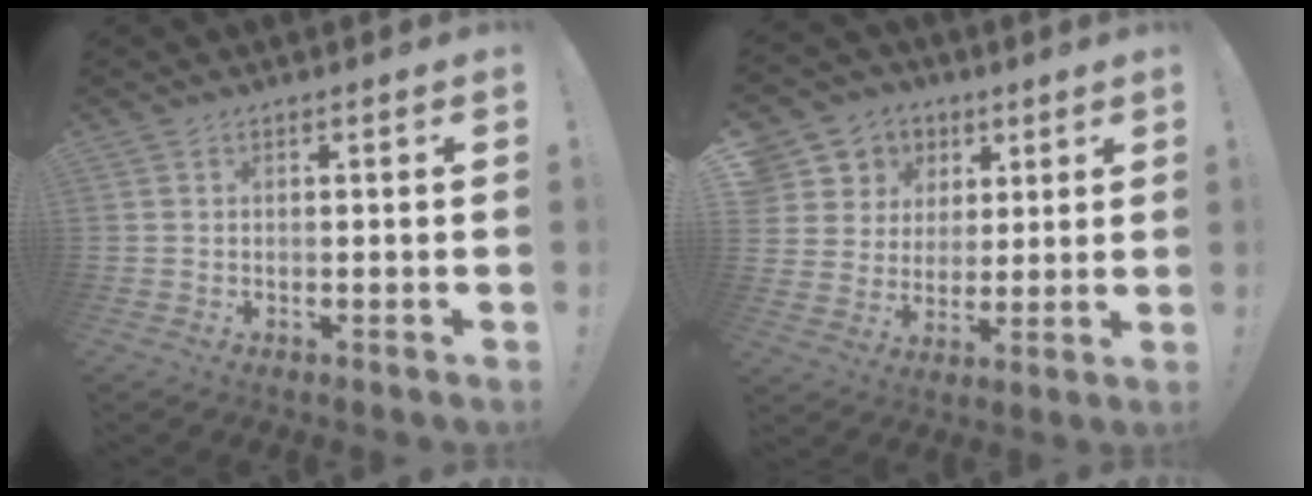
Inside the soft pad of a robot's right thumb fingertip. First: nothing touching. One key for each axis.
{"total": 10.6, "fx": 4.0, "fy": 9.5, "fz": 2.4, "tx": -0.038, "ty": -0.024, "tz": 0.096}